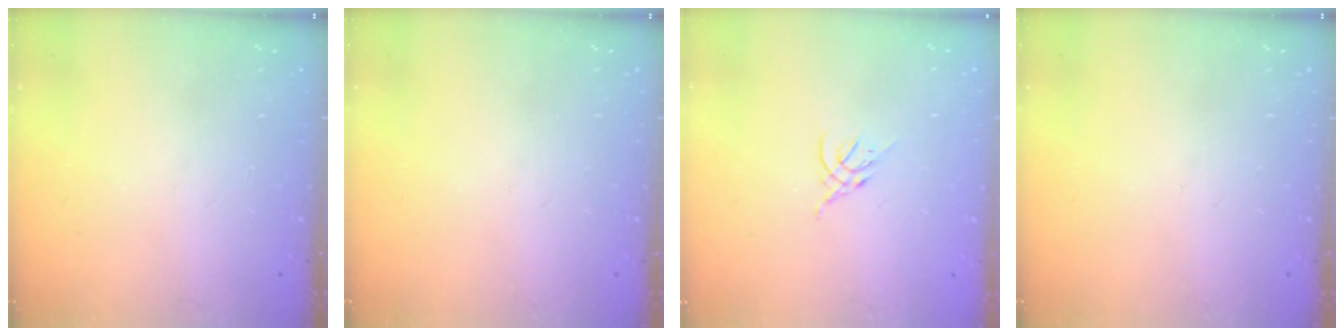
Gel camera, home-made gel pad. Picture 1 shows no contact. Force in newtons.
{"total": 0.0}
{"total": 2.6, "press": 2.5, "slide": 0.8}
{"total": 0.0}